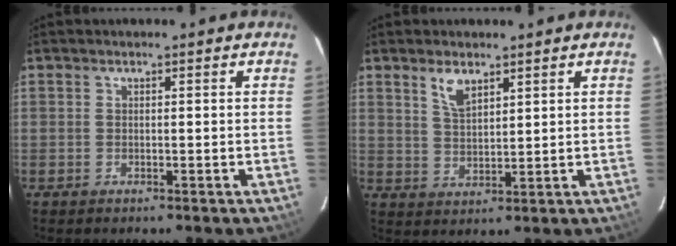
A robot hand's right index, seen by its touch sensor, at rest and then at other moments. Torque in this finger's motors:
{"motor_torque": [0.19, 0.17, 0.23, 0.04]}